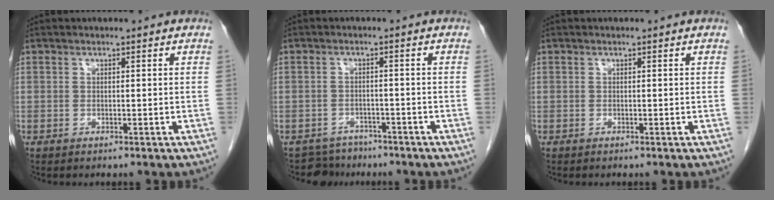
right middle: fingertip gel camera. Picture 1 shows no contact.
{"total": 3.8, "force": [-3.2, 1.9, -0.9], "torque": [0.014, 0.003, -0.054]}
{"total": 0.0}